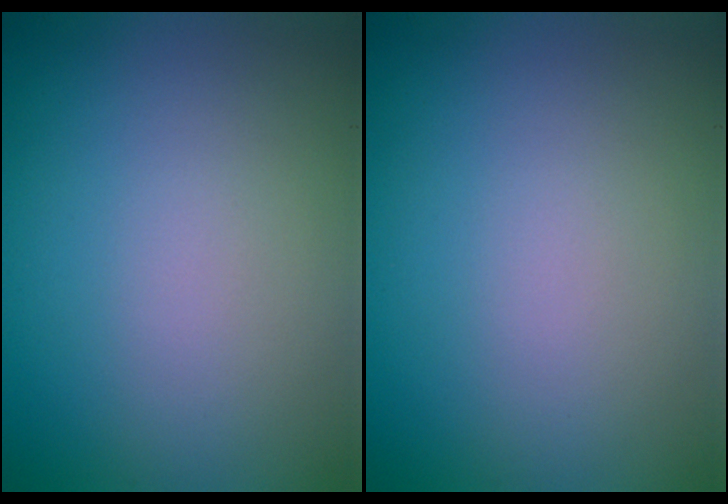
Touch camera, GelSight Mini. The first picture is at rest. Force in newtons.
{"total": 0.0}